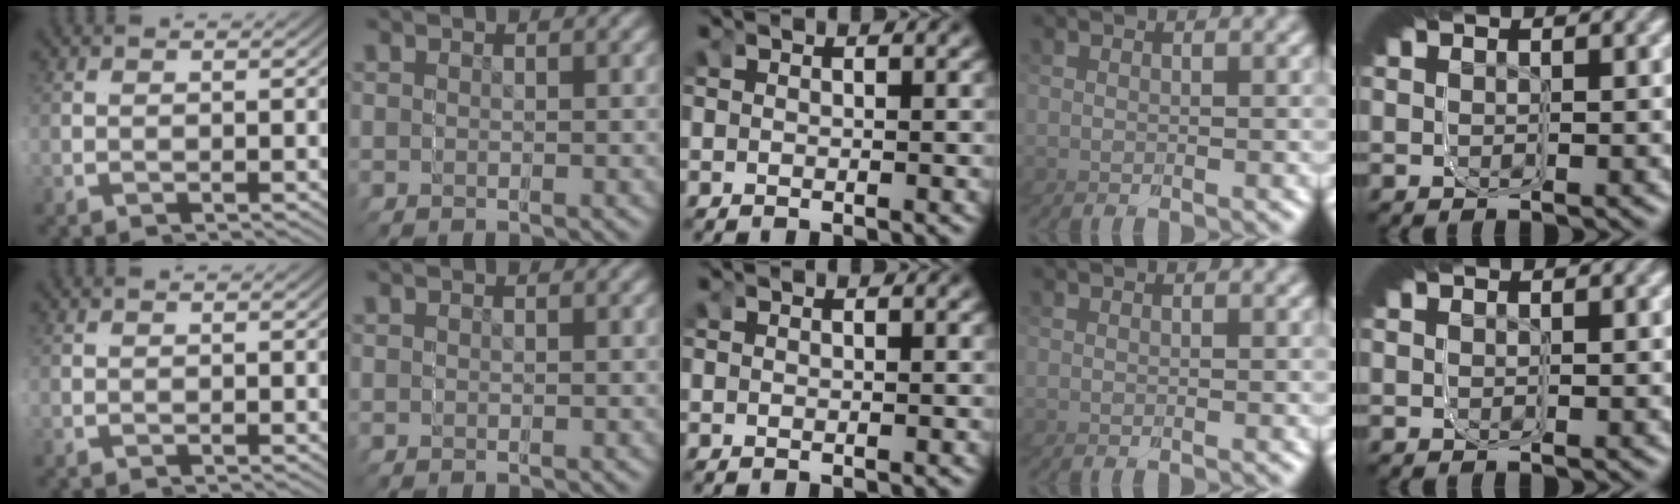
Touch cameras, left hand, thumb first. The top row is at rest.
{}